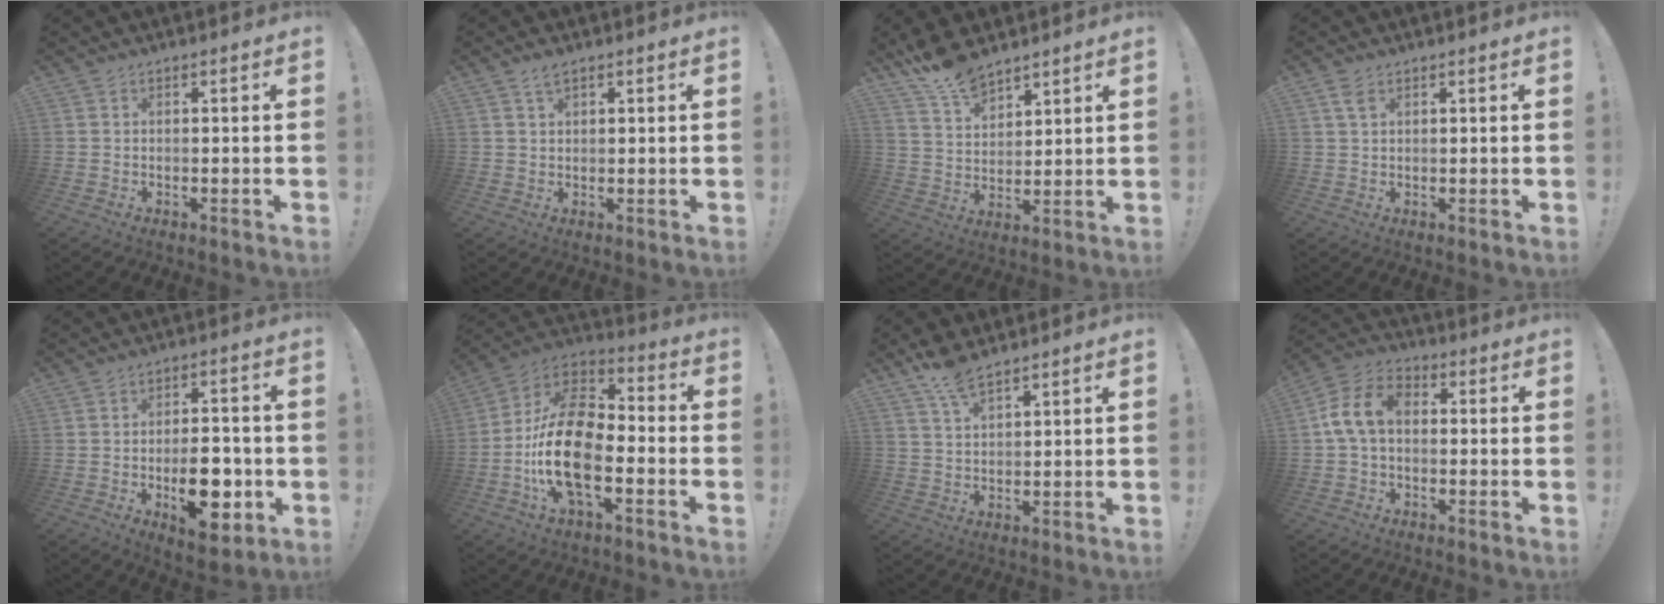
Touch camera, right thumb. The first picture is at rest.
{"total": 2.8, "force": [1.8, 1.3, 1.7], "torque": [-0.021, -0.006, 0.031]}
{"total": 10.1, "force": [8.4, 3.9, 4.0], "torque": [-0.084, -0.052, 0.164]}
{"total": 2.9, "force": [1.5, 1.4, 2.0], "torque": [-0.039, -0.002, 0.027]}
{"total": 13.5, "force": [-4.0, 7.3, 10.6], "torque": [-0.148, 0.014, -0.061]}
{"total": 21.8, "force": [-5.4, 11.7, 17.6], "torque": [-0.351, 0.024, -0.084]}
{"total": 6.9, "force": [5.2, 2.1, 4.1], "torque": [-0.078, -0.025, 0.097]}
{"total": 10.6, "force": [0.6, 7.0, 7.9], "torque": [-0.166, 0.014, 0.013]}